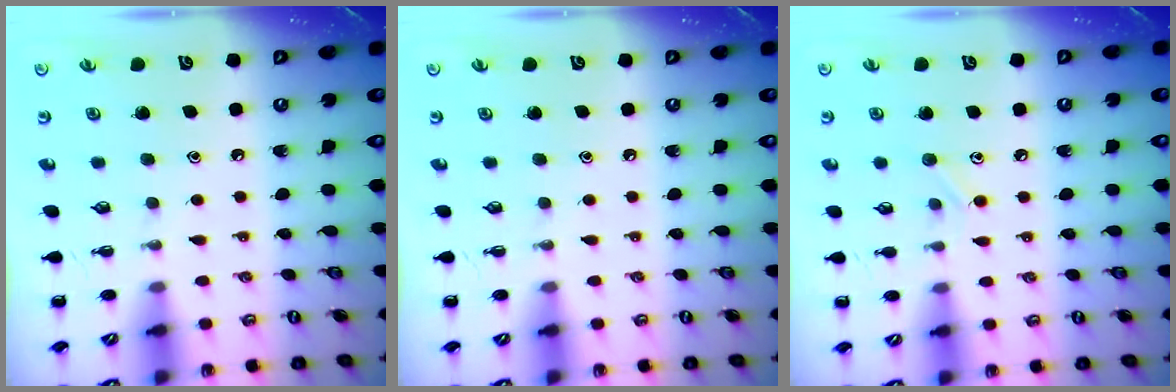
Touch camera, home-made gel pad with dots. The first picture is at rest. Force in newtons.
{"total": 0.0}
{"total": 7.7, "press": 7.3, "slide": 2.5}